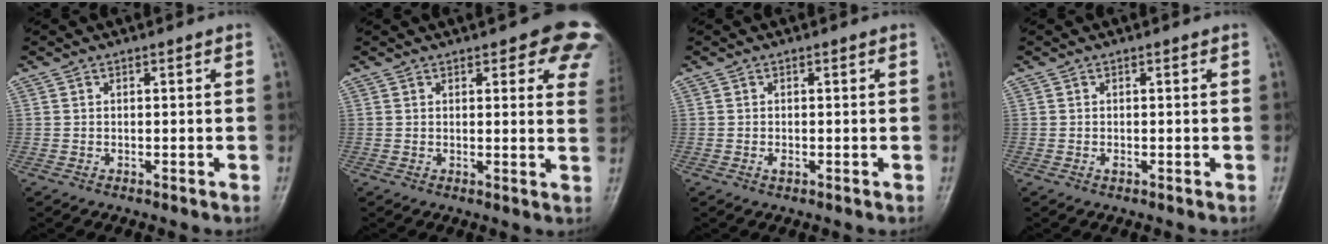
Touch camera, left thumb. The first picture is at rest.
{"total": 11.3, "force": [7.2, 4.3, 7.6], "torque": [-0.045, -0.023, 0.063]}
{"total": 1.1, "force": [-0.2, 0.7, 0.8], "torque": [-0.009, -0.001, -0.005]}
{"total": 0.7, "force": [-0.1, 0.5, 0.5], "torque": [-0.007, -0.001, -0.004]}